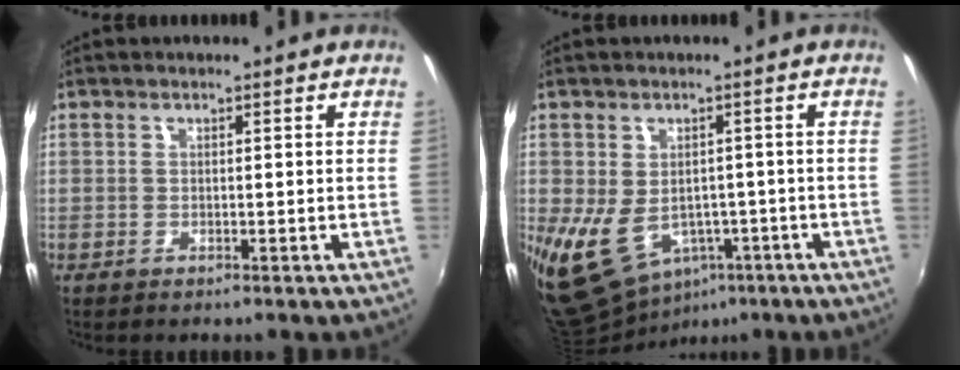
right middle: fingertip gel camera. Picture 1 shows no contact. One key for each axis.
{"total": 11.6, "fx": -3.8, "fy": 8.6, "fz": 6.7, "tx": -0.149, "ty": -0.023, "tz": -0.040}